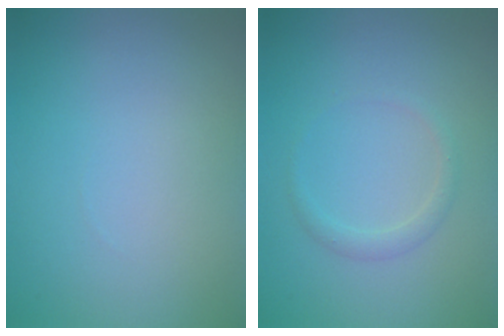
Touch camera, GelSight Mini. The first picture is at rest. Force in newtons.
{"total": 1.2, "press": 1.2, "slide": 0.0}